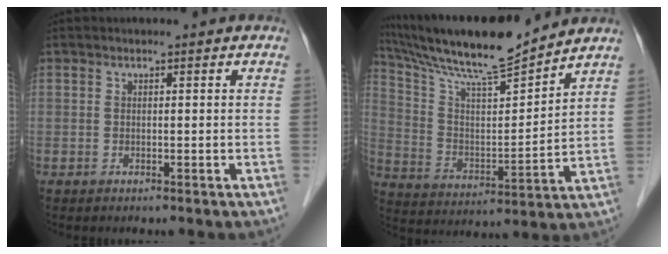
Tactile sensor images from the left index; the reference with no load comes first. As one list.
[{"total": 16.4, "force": [14.8, 0.3, 7.1], "torque": [-0.138, 0.006, 0.262]}]